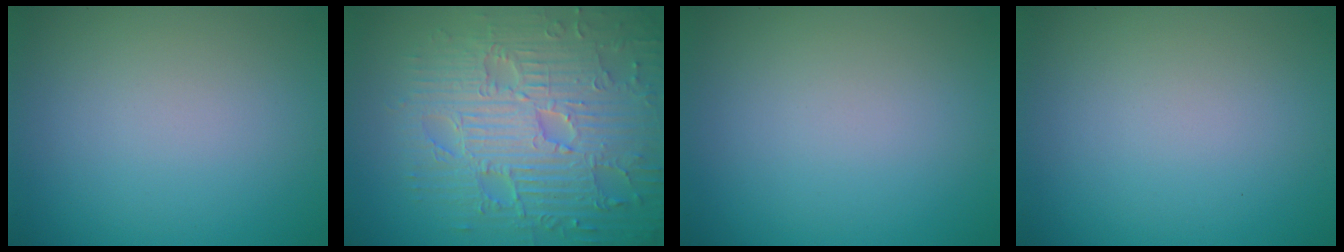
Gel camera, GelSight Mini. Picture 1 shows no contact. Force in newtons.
{"total": 9.4, "press": 6.9, "slide": 6.4}
{"total": 0.0}
{"total": 0.0}